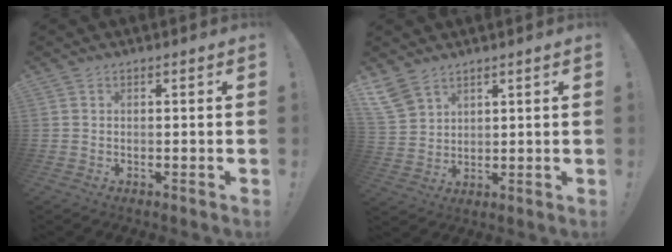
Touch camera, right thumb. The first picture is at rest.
{"total": 7.7, "force": [5.7, 4.2, 2.9], "torque": [-0.075, -0.025, 0.116]}